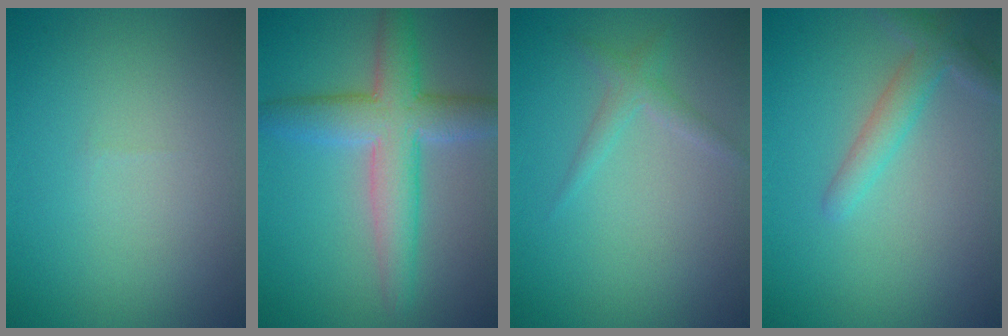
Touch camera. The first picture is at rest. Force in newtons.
{"total": 6.8, "press": 6.8, "slide": 0.1}
{"total": 1.5, "press": 1.5, "slide": 0.0}
{"total": 2.8, "press": 2.8, "slide": 0.2}